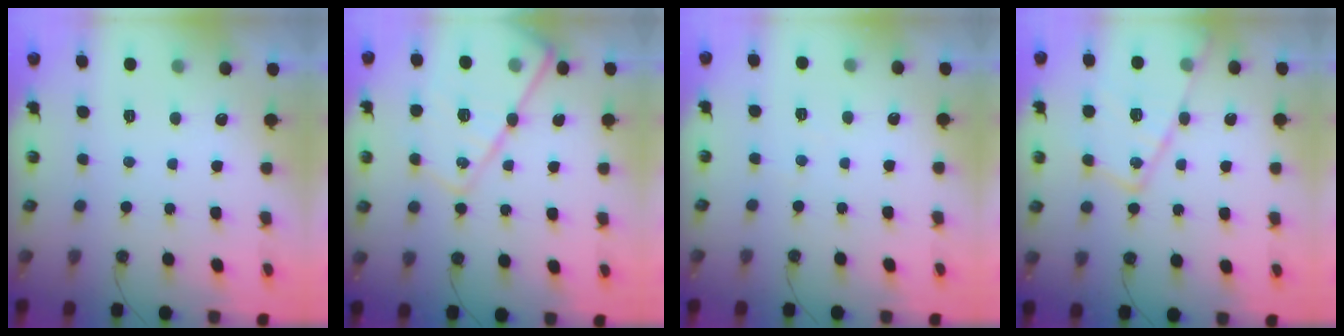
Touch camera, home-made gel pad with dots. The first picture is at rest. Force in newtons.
{"total": 18.3, "press": 18.3, "slide": 1.4}
{"total": 2.2, "press": 2.2, "slide": 0.4}
{"total": 18.1, "press": 18.0, "slide": 1.5}